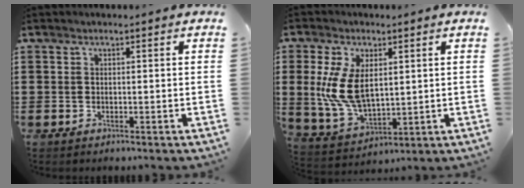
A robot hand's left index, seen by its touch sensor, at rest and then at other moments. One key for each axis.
{"total": 9.9, "fx": 1.7, "fy": 5.6, "fz": 8.0, "tx": -0.187, "ty": 0.002, "tz": 0.030}